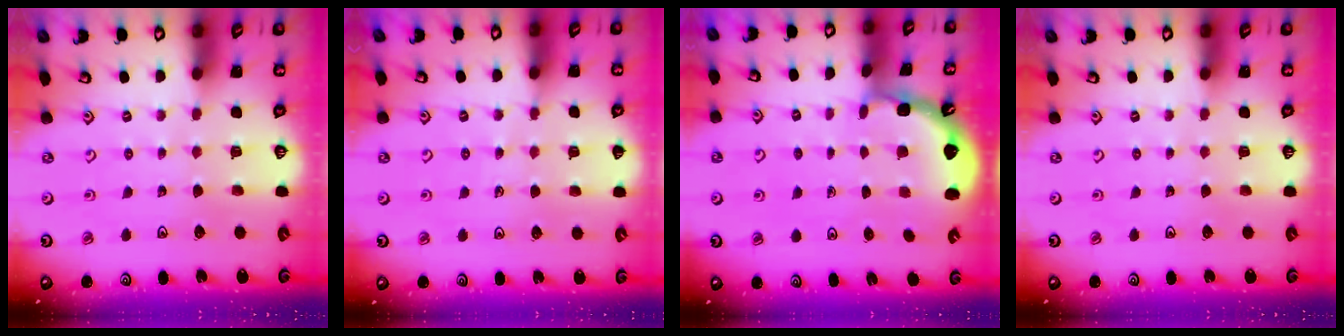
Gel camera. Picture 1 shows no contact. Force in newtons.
{"total": 5.1, "press": 5.0, "slide": 1.2}
{"total": 2.0, "press": 2.0, "slide": 0.2}
{"total": 0.0}